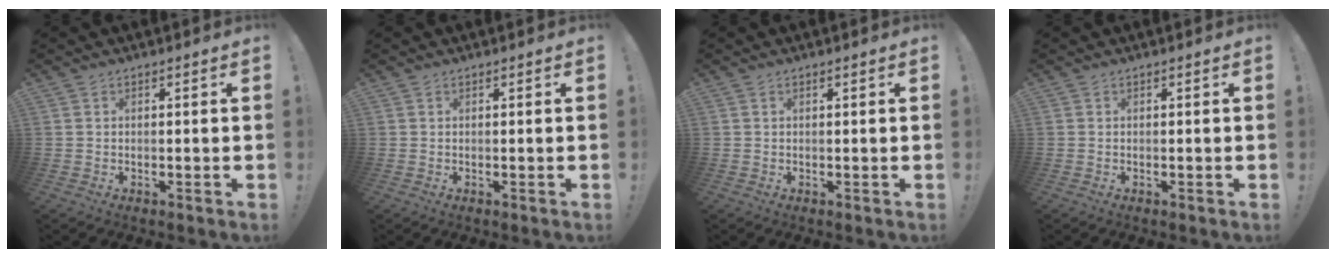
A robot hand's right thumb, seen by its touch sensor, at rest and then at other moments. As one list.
[{"total": 0.0}, {"total": 0.6, "force": [0.2, -0.4, 0.4], "torque": [-0.003, -0.003, 0.002]}, {"total": 0.0}]